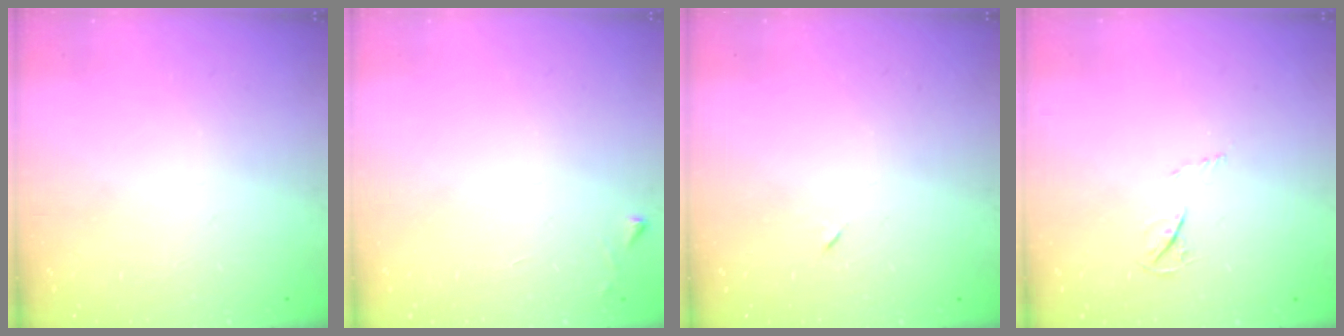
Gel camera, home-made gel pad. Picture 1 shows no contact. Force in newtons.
{"total": 2.3, "press": 2.3, "slide": 0.4}
{"total": 3.3, "press": 3.2, "slide": 0.7}
{"total": 3.3, "press": 3.2, "slide": 0.5}